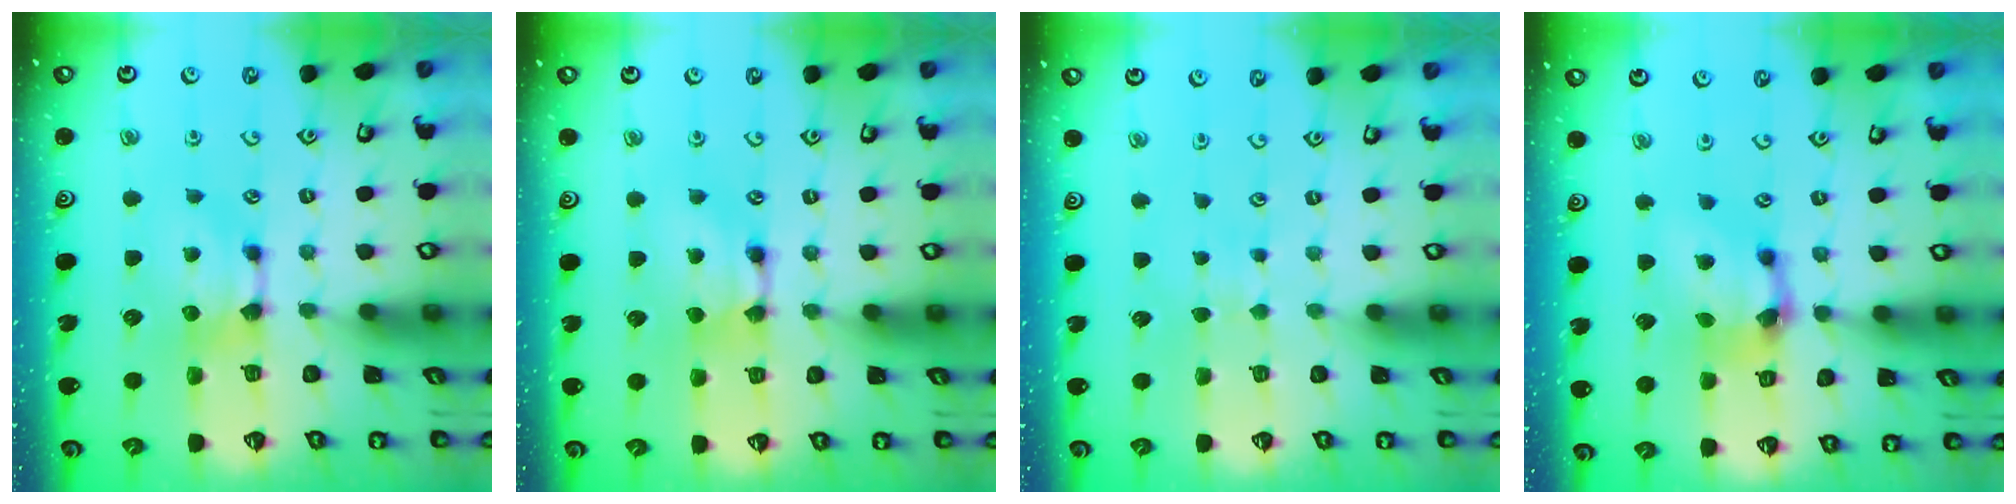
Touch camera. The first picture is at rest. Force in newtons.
{"total": 1.5, "press": 1.5, "slide": 0.1}
{"total": 3.4, "press": 3.4, "slide": 0.3}
{"total": 4.6, "press": 4.1, "slide": 2.0}